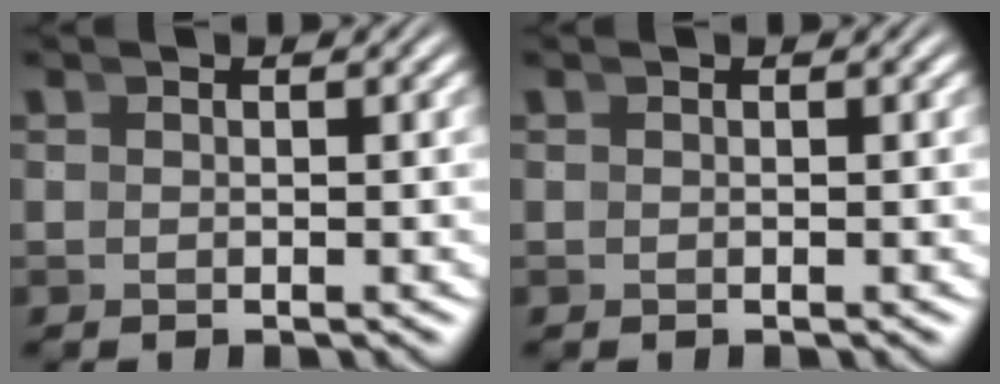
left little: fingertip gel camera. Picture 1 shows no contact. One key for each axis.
{"total": 0.0}